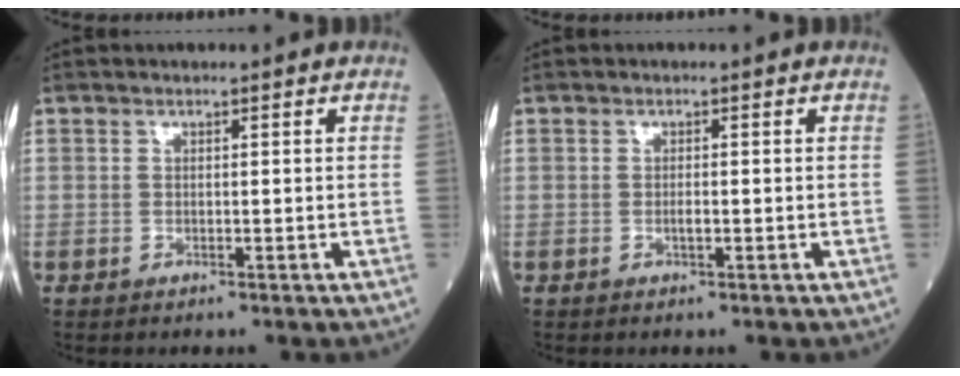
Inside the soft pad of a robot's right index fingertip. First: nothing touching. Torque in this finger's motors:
{"motor_torque": [0.17, -0.02, 0.07, 0.03]}